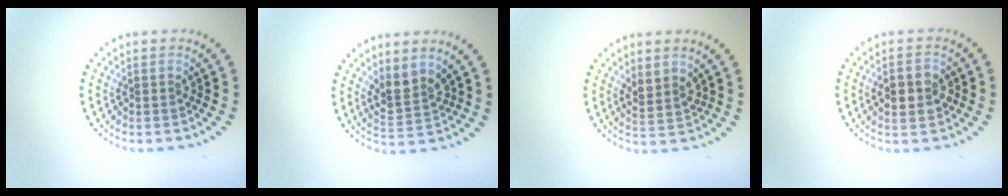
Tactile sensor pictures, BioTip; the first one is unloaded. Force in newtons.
{"total": 2.9, "press": 2.4, "slide": 1.6}
{"total": 2.0, "press": 1.6, "slide": 1.1}
{"total": 3.6, "press": 3.6, "slide": 0.1}